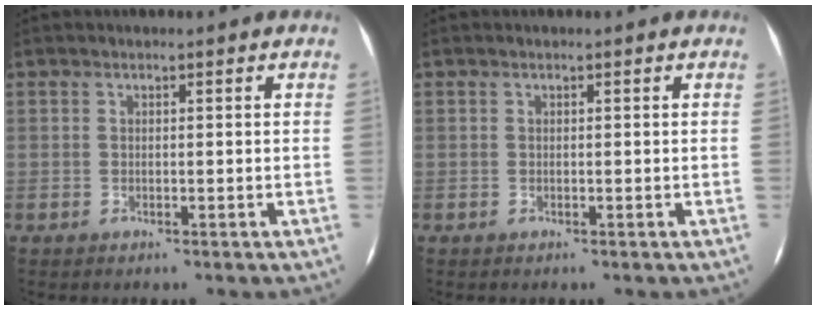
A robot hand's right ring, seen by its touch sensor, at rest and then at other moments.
{"total": 0.0}